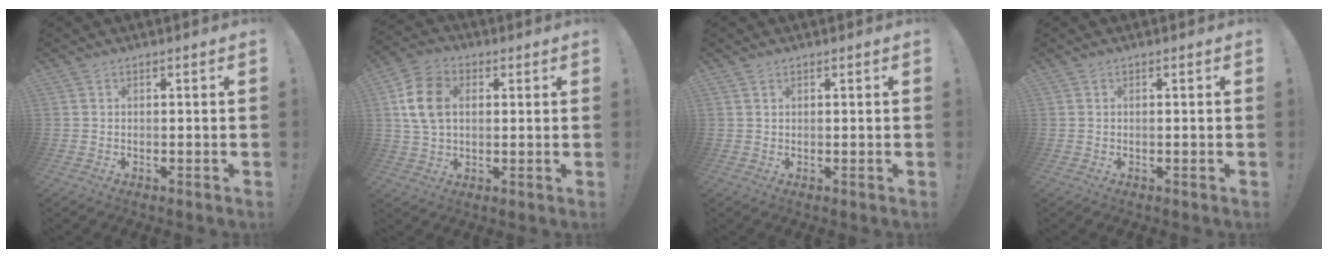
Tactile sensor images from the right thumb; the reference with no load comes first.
{"total": 12.4, "force": [2.6, 8.6, 8.6], "torque": [-0.157, 0.011, 0.053]}
{"total": 0.9, "force": [0.8, 0.4, 0.4], "torque": [0.000, -0.002, 0.013]}
{"total": 0.0}